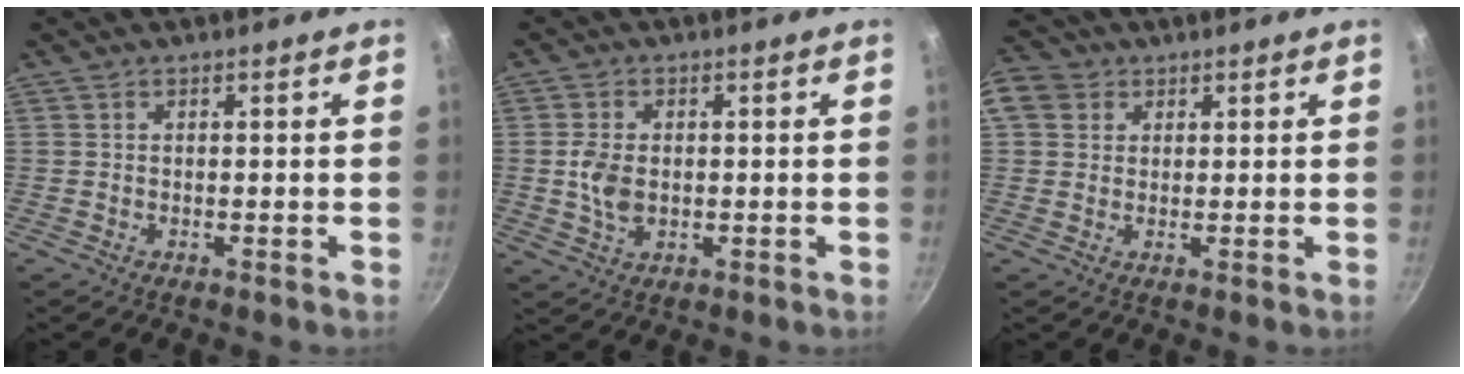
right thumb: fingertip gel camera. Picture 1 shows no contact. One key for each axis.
{"total": 7.4, "fx": 0.0, "fy": 5.3, "fz": 5.2, "tx": -0.093, "ty": 0.000, "tz": 0.001}
{"total": 7.7, "fx": 2.6, "fy": 6.6, "fz": 3.2, "tx": -0.052, "ty": 0.010, "tz": 0.036}